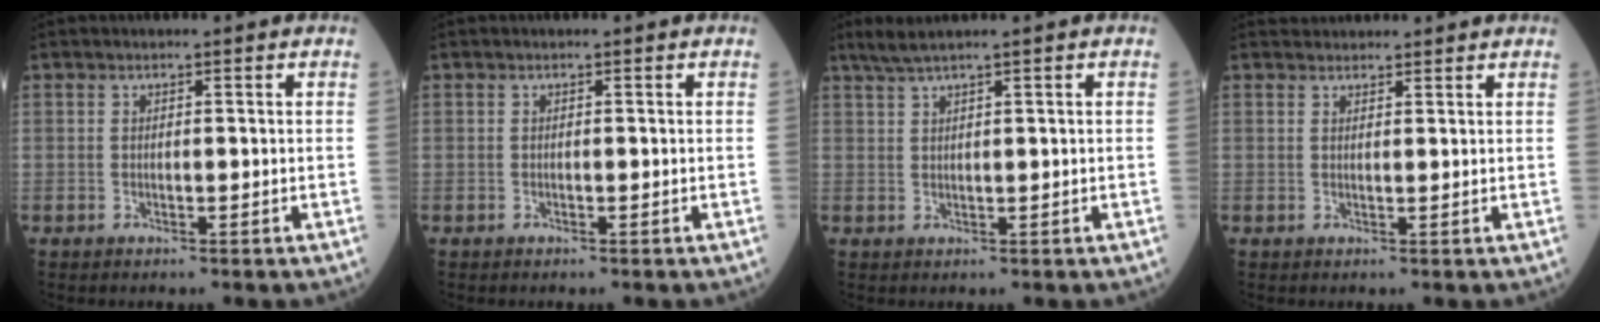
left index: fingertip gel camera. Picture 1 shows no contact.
{"total": 0.0}
{"total": 3.2, "force": [2.6, -0.6, 1.8], "torque": [-0.040, 0.014, 0.054]}
{"total": 4.7, "force": [4.6, 1.1, 0.6], "torque": [-0.006, 0.030, 0.060]}